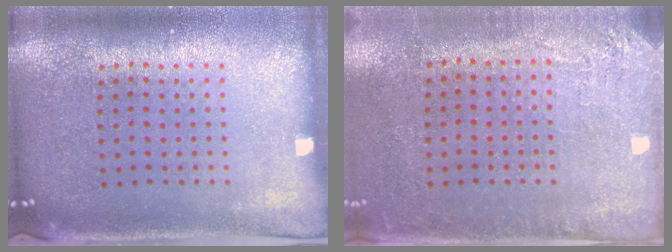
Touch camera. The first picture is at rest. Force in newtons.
{"total": 2.7, "press": 2.2, "slide": 1.5}